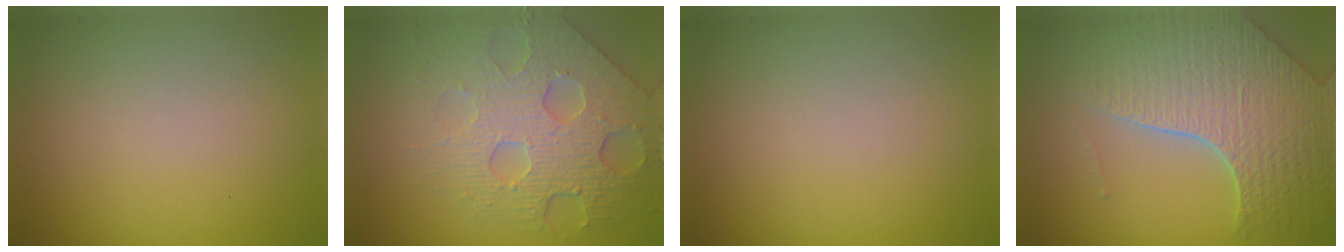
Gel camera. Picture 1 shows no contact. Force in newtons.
{"total": 6.8, "press": 5.4, "slide": 4.2}
{"total": 0.0}
{"total": 7.2, "press": 5.6, "slide": 4.5}